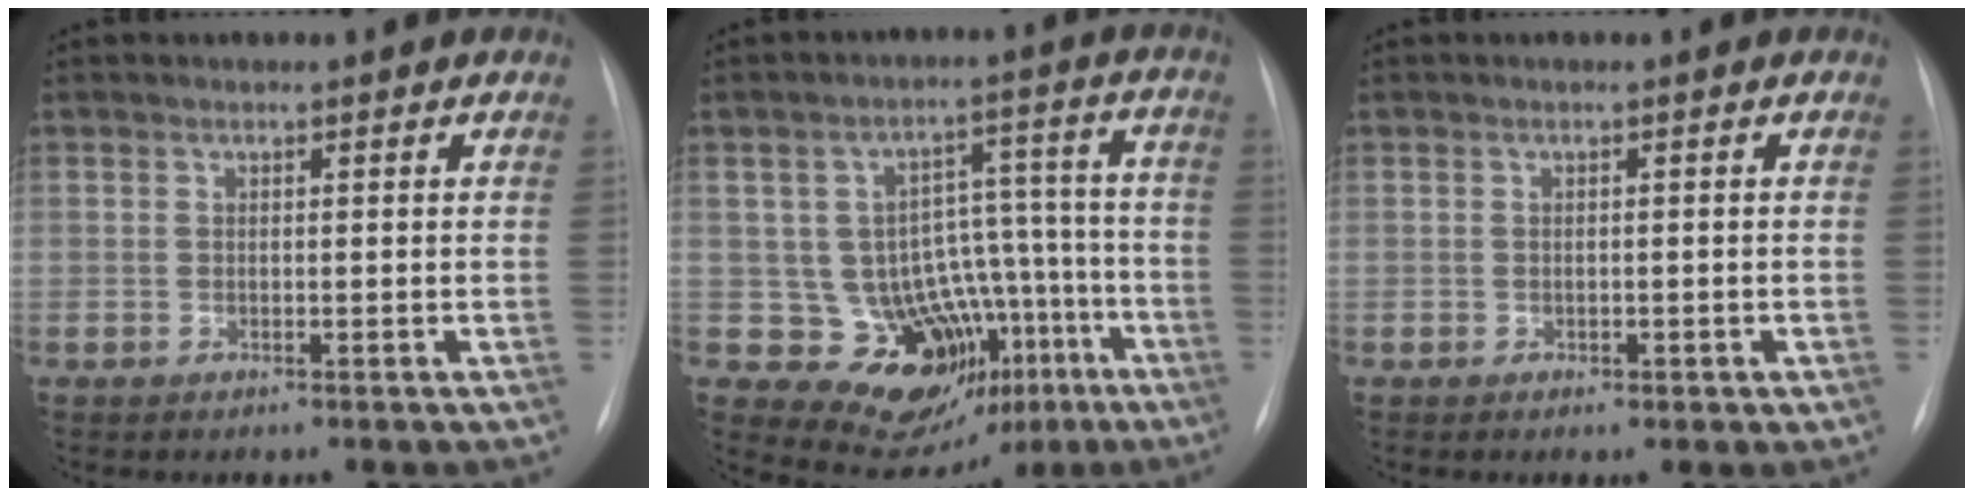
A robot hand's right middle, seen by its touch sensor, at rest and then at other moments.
{"total": 15.7, "force": [-7.3, 10.8, 8.8], "torque": [-0.091, 0.052, -0.089]}
{"total": 1.5, "force": [-0.6, 0.9, 1.0], "torque": [-0.012, 0.000, -0.003]}